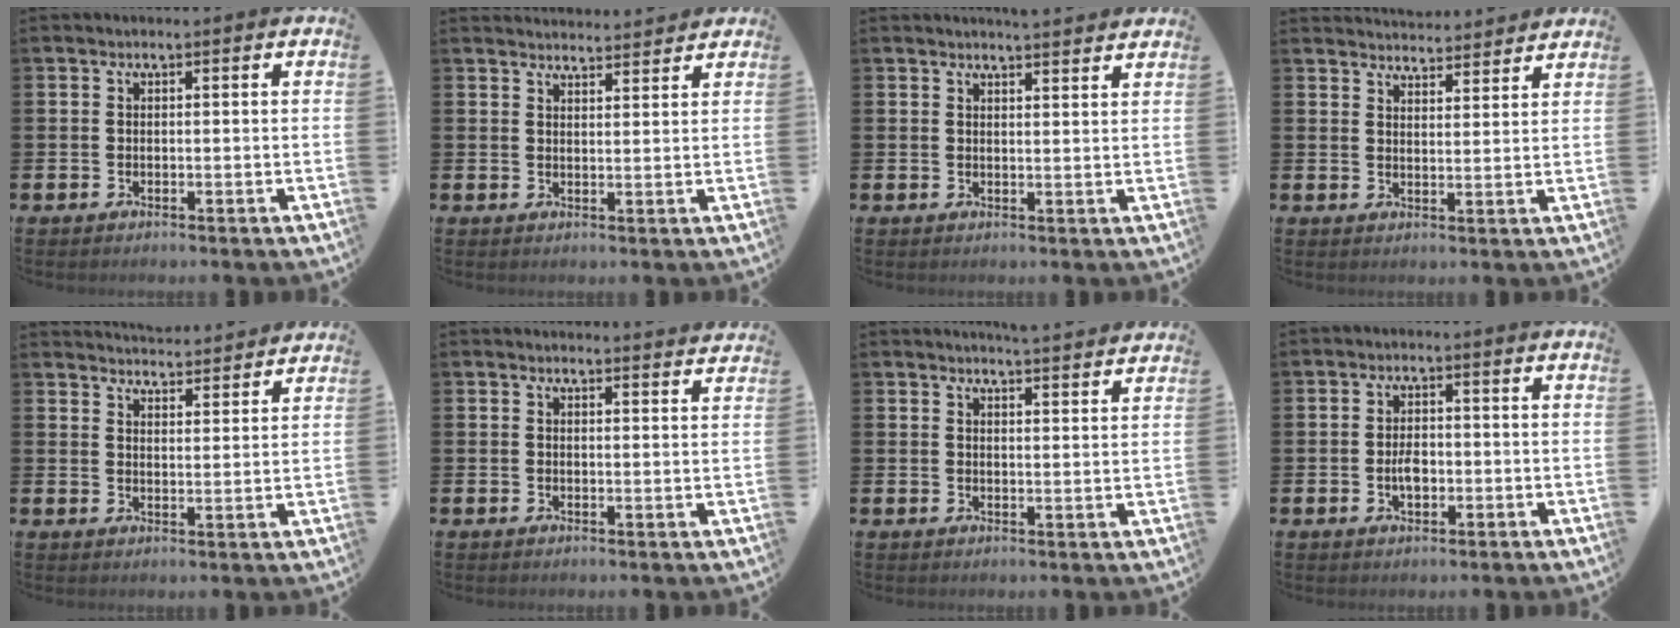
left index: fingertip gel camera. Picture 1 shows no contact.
{"total": 3.2, "force": [3.2, 0.2, 0.0], "torque": [-0.001, -0.019, 0.057]}
{"total": 3.2, "force": [3.2, -0.4, 0.0], "torque": [0.007, -0.023, 0.055]}
{"total": 4.3, "force": [4.2, 0.2, -0.3], "torque": [-0.001, -0.030, 0.077]}
{"total": 4.5, "force": [4.5, 0.1, -0.2], "torque": [-0.004, -0.035, 0.079]}
{"total": 2.1, "force": [2.1, -0.1, -0.1], "torque": [0.012, -0.019, 0.035]}
{"total": 4.0, "force": [4.0, -0.5, 0.1], "torque": [0.002, -0.029, 0.070]}
{"total": 2.7, "force": [-0.5, 1.6, 2.2], "torque": [-0.029, -0.002, -0.012]}